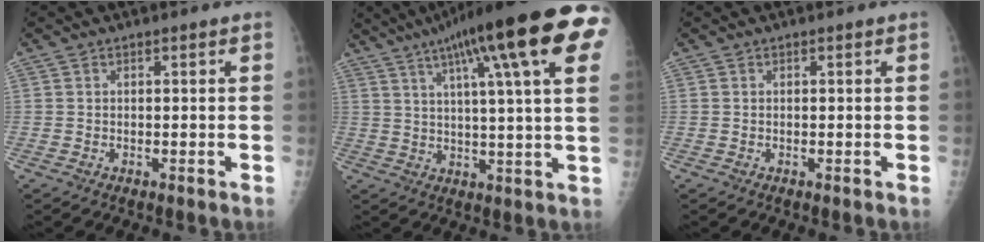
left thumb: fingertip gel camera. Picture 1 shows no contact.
{"total": 24.3, "force": [11.3, 3.7, 21.2], "torque": [-0.307, 0.007, 0.150]}
{"total": 0.0}